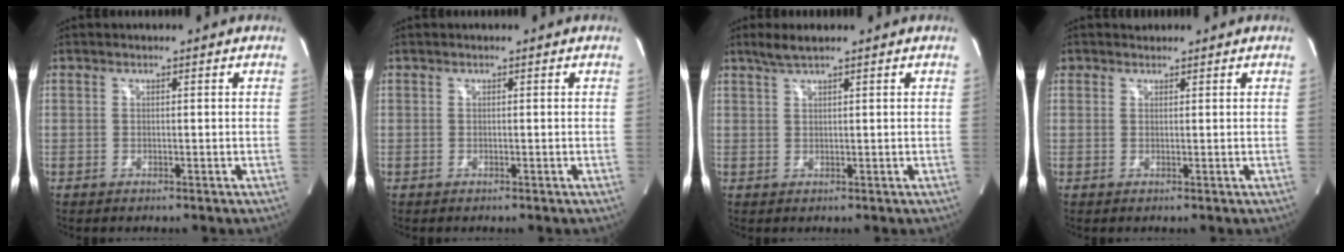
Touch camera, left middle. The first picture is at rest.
{"total": 0.0}
{"total": 2.7, "force": [2.1, 0.0, 1.6], "torque": [-0.043, 0.006, 0.045]}
{"total": 1.1, "force": [0.9, 0.7, -0.1], "torque": [0.002, 0.007, 0.013]}